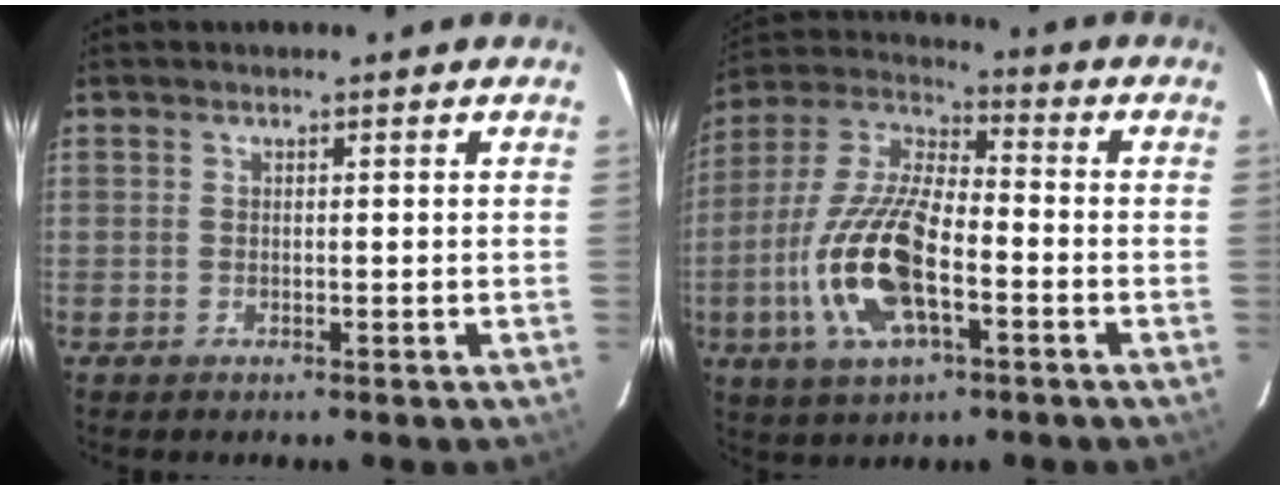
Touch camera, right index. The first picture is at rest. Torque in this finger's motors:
{"motor_torque": [2.14, 0.00, 0.86, 0.21]}